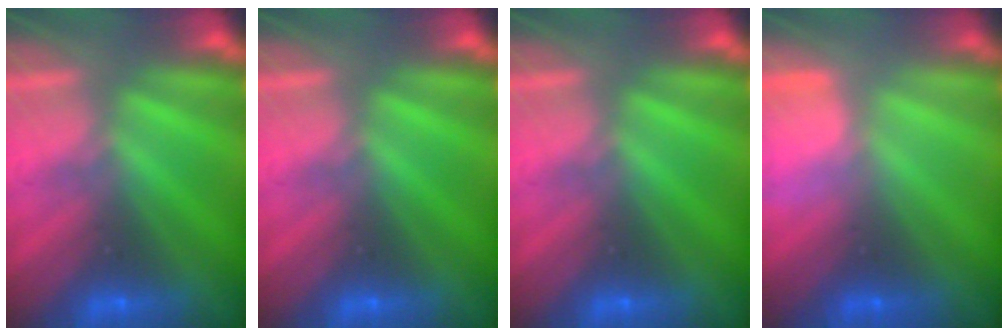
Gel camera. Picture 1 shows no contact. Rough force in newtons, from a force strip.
{"total": 0.0}
{"total": 0.0}
{"total": 2.9}